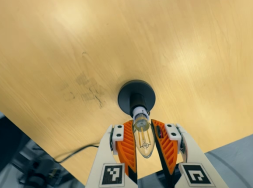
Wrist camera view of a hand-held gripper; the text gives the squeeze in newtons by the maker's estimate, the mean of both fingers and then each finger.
{"total": 13.1, "left": 12.9, "right": 13.3}